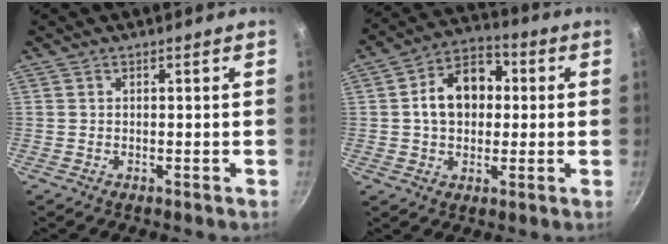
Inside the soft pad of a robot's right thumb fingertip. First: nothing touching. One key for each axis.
{"total": 12.3, "fx": 1.3, "fy": 9.1, "fz": 8.2, "tx": -0.094, "ty": 0.025, "tz": 0.006}